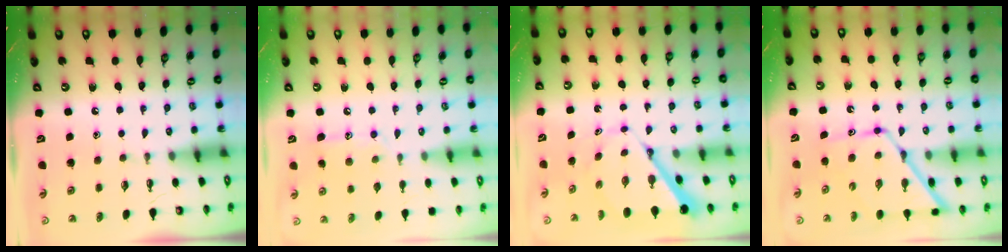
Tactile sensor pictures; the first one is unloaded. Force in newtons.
{"total": 10.6, "press": 10.6, "slide": 0.8}
{"total": 7.8, "press": 7.8, "slide": 0.7}
{"total": 13.0, "press": 13.0, "slide": 1.1}